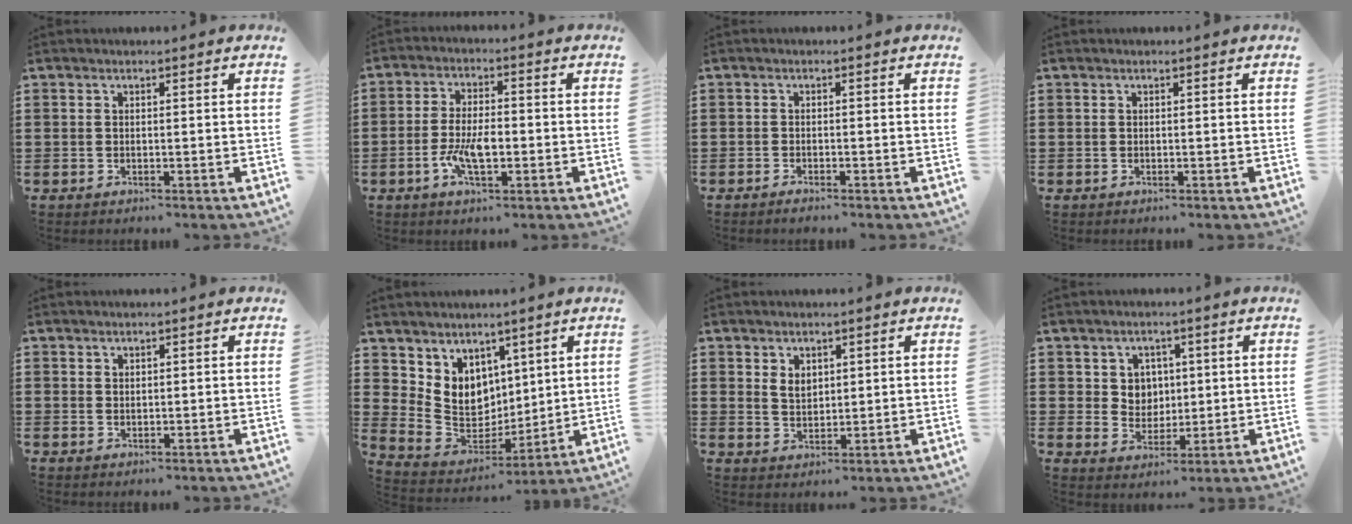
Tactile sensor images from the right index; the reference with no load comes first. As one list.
[{"total": 6.5, "force": [-1.8, 2.7, 5.6], "torque": [-0.121, 0.001, -0.038]}, {"total": 1.0, "force": [-1.0, 0.0, 0.2], "torque": [-0.006, -0.005, -0.019]}, {"total": 0.0}, {"total": 1.1, "force": [0.9, 0.7, 0.2], "torque": [-0.005, 0.002, 0.017]}, {"total": 7.7, "force": [3.8, 6.6, 0.8], "torque": [-0.060, -0.042, 0.078]}, {"total": 2.7, "force": [1.5, 1.9, 1.3], "torque": [-0.031, 0.006, 0.029]}, {"total": 4.5, "force": [1.5, 4.1, 1.1], "torque": [-0.034, 0.010, 0.024]}]